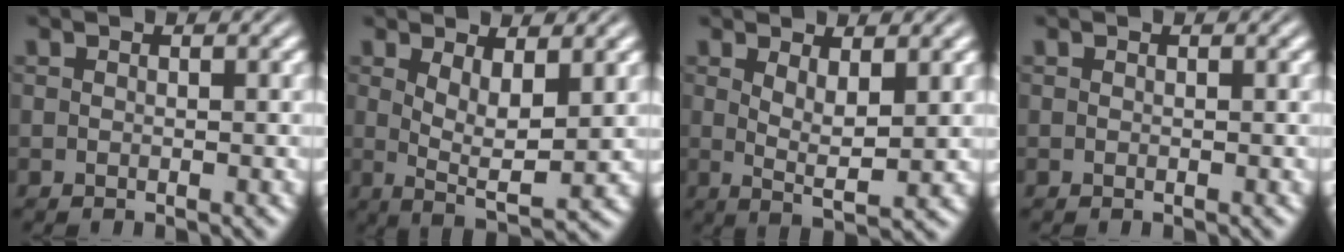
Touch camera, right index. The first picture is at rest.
{"total": 4.6, "force": [0.7, 1.3, 4.3], "torque": [-0.070, -0.022, 0.020]}
{"total": 3.3, "force": [0.9, 0.2, 3.2], "torque": [-0.051, -0.016, 0.022]}
{"total": 0.0}